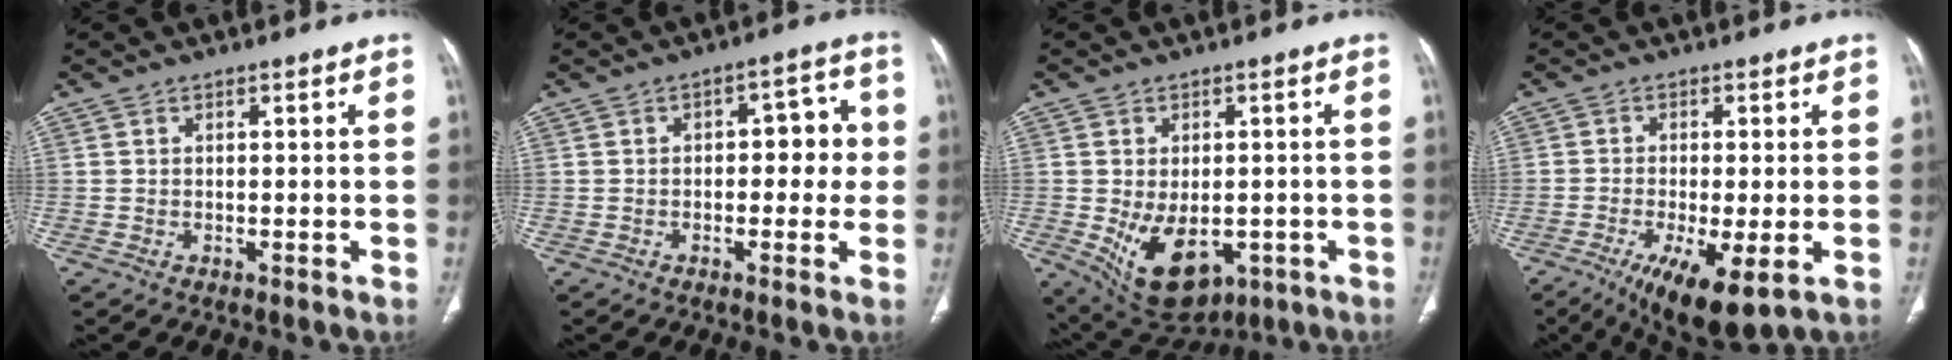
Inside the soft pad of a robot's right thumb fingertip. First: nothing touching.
{"total": 6.8, "force": [0.1, 3.9, 5.6], "torque": [-0.029, 0.022, -0.008]}
{"total": 12.1, "force": [-3.4, 7.7, 8.7], "torque": [-0.122, -0.004, -0.028]}
{"total": 10.9, "force": [-4.5, 3.1, 9.4], "torque": [-0.160, -0.015, -0.067]}